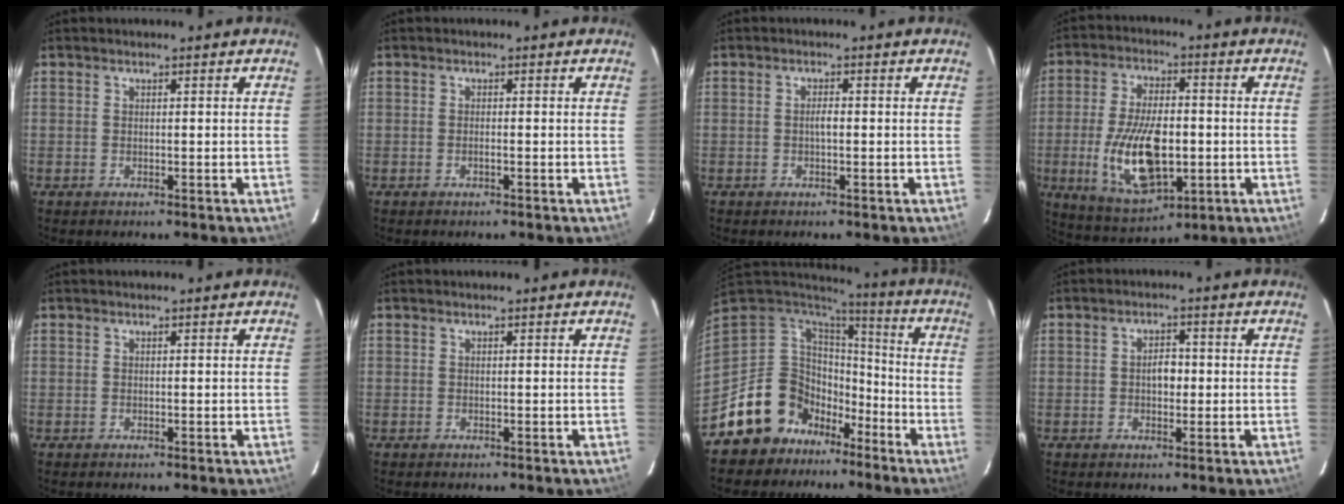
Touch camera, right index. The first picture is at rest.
{"total": 0.6, "force": [-0.4, 0.1, 0.4], "torque": [-0.007, 0.000, -0.008]}
{"total": 1.4, "force": [-0.2, 0.5, 1.3], "torque": [-0.025, 0.004, -0.005]}
{"total": 16.2, "force": [-2.9, 7.8, 13.9], "torque": [-0.274, -0.015, -0.037]}
{"total": 0.0}
{"total": 0.0}
{"total": 14.4, "force": [-9.6, 10.6, 1.8], "torque": [-0.064, 0.038, -0.157]}
{"total": 3.1, "force": [-0.1, 2.0, 2.4], "torque": [-0.041, 0.008, -0.002]}